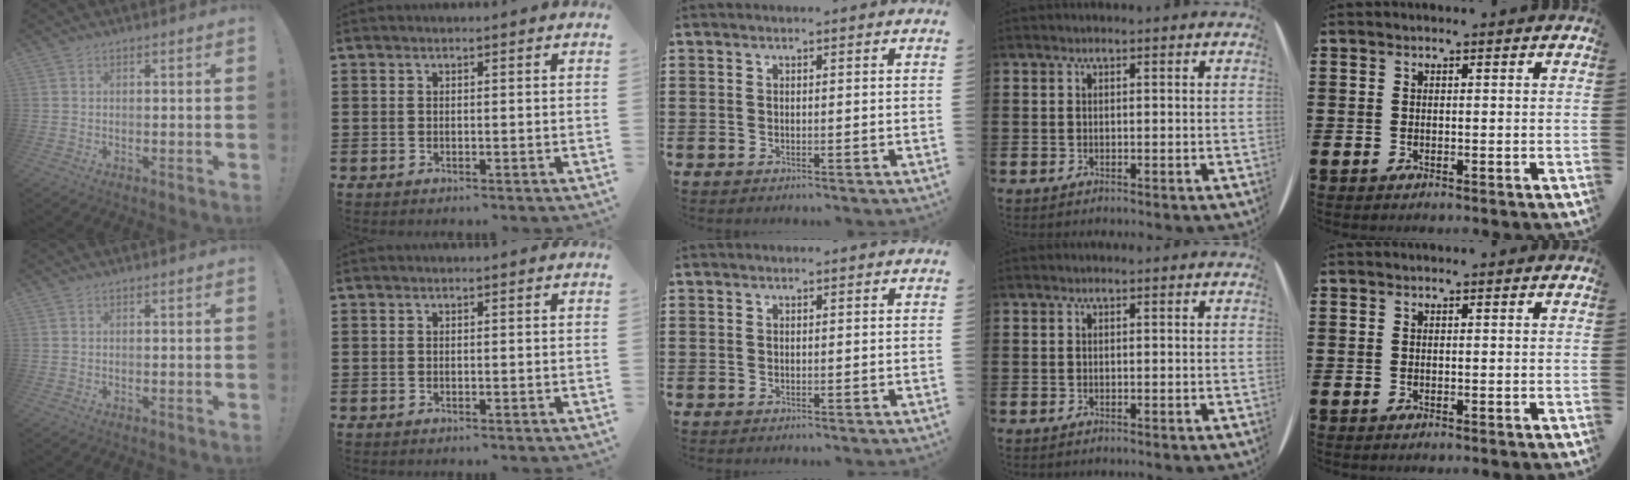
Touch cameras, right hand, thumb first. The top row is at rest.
{}